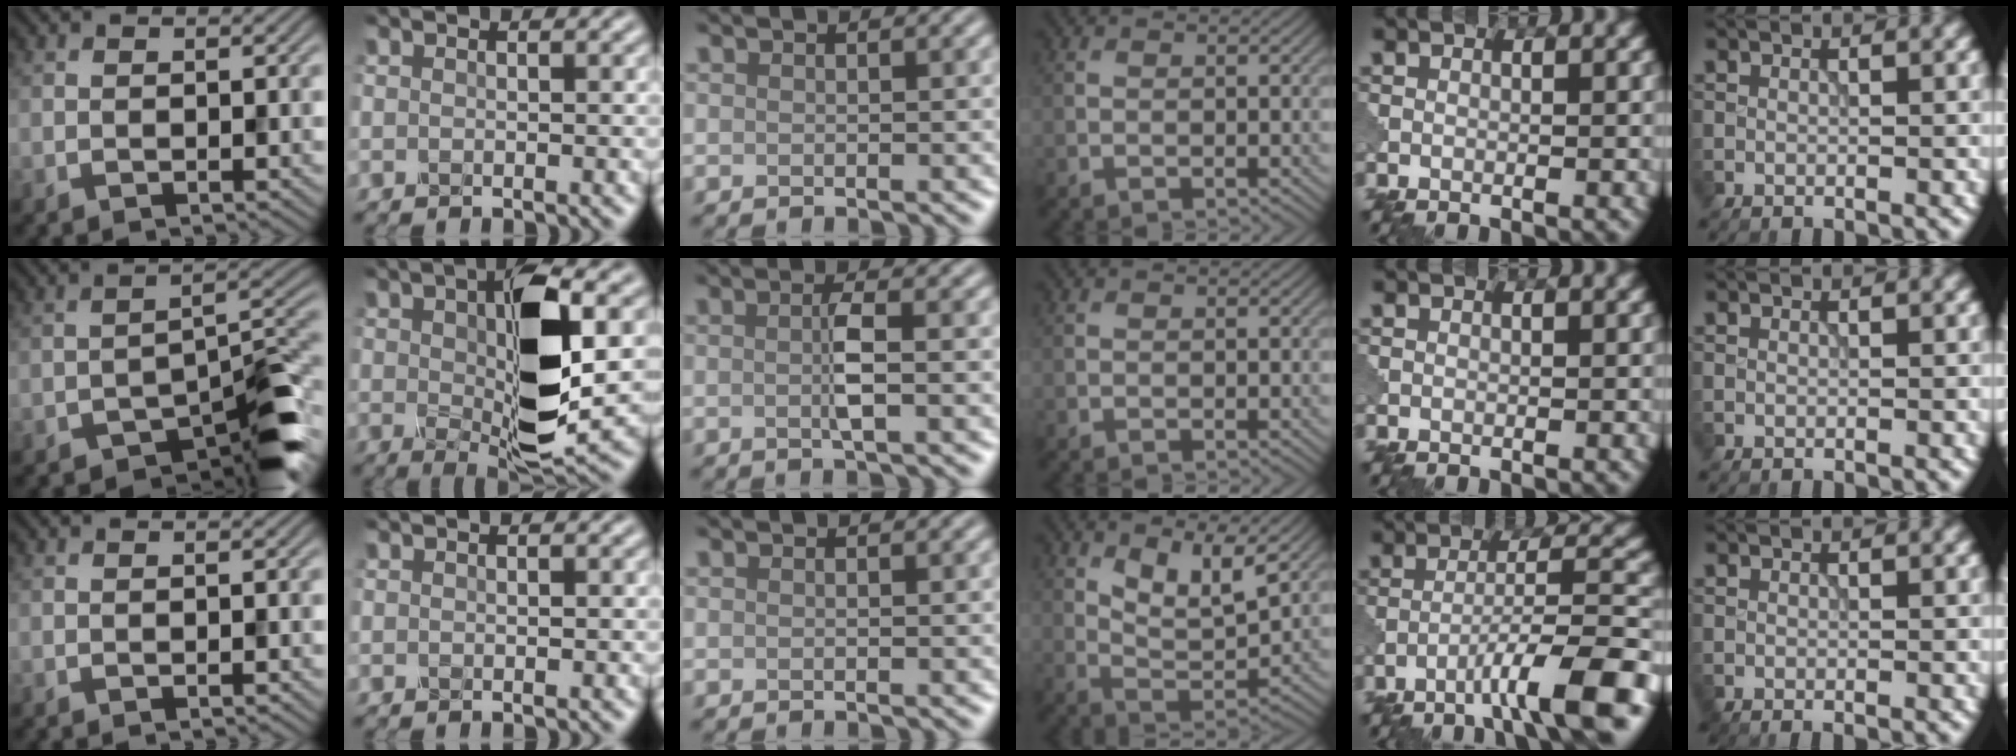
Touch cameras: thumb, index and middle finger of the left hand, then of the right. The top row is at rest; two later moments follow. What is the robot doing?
{"motion": "disassemble", "object": "pitcher"}